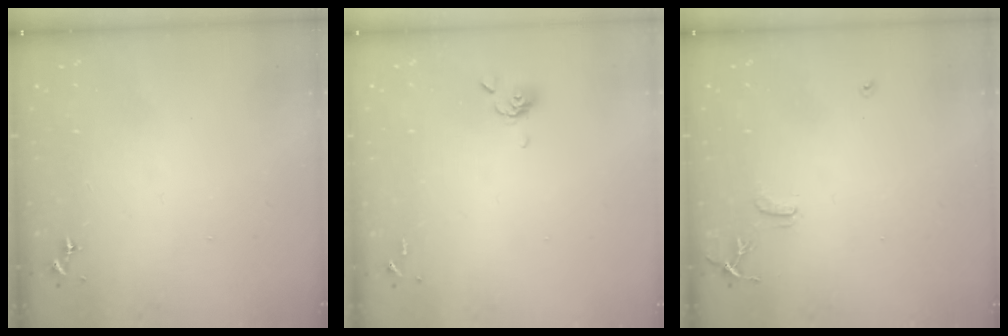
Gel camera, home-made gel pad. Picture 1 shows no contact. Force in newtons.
{"total": 5.6, "press": 5.5, "slide": 1.4}
{"total": 7.9, "press": 7.9, "slide": 0.7}